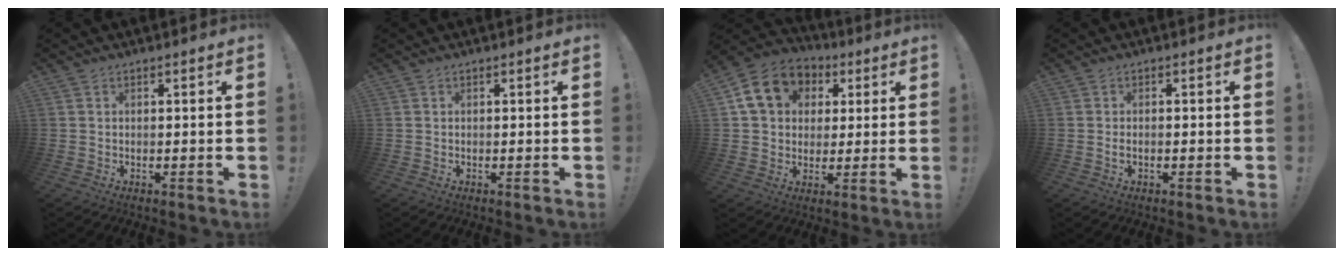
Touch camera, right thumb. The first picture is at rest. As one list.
[{"total": 0.0}, {"total": 14.9, "force": [5.3, 11.8, 7.3], "torque": [-0.103, -0.009, 0.105]}, {"total": 1.1, "force": [-0.3, 0.4, 1.0], "torque": [-0.019, 0.003, -0.005]}]